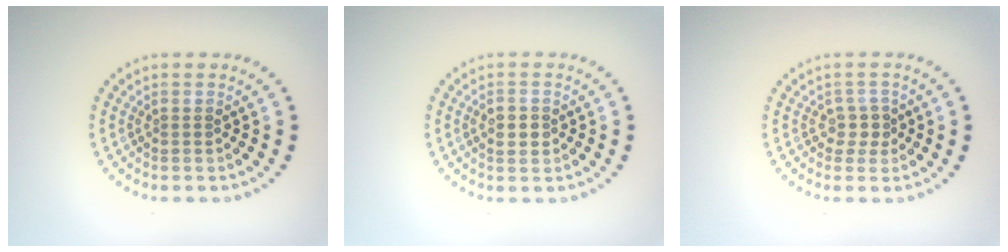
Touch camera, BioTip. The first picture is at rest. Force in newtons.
{"total": 2.1, "press": 2.1, "slide": 0.2}
{"total": 1.8, "press": 1.4, "slide": 1.0}